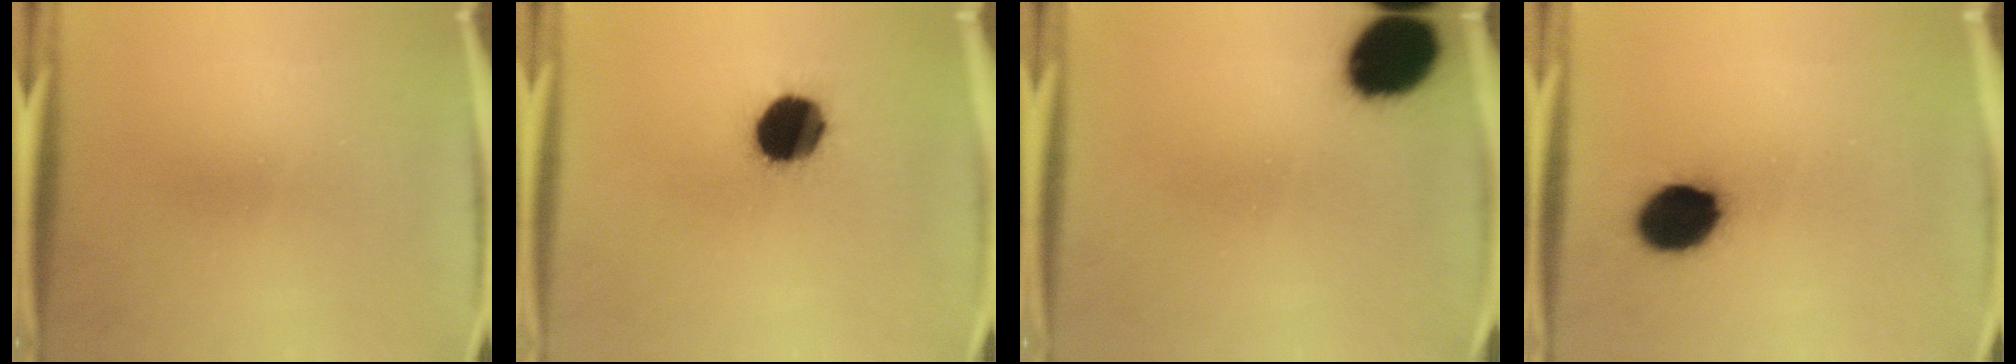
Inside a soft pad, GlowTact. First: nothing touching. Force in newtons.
{"total": 14.6}
{"total": 15.4}
{"total": 12.2}